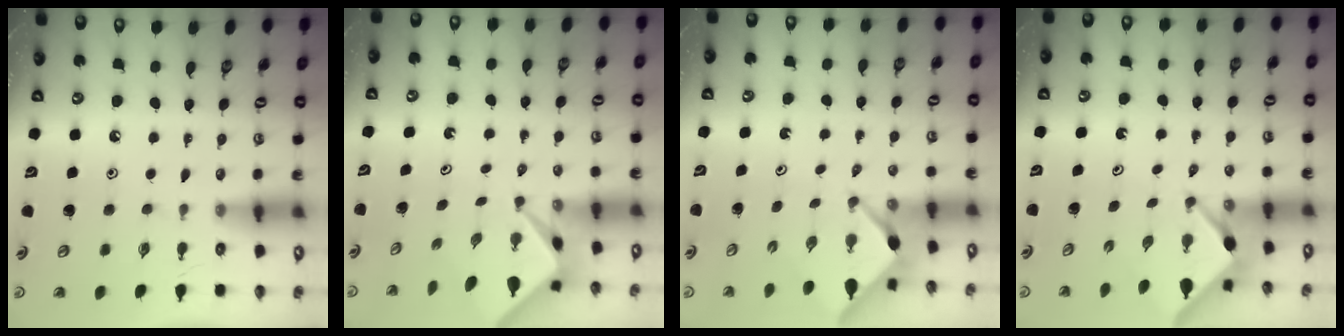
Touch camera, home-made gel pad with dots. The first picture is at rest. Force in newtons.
{"total": 2.2, "press": 2.1, "slide": 0.2}
{"total": 2.4, "press": 2.4, "slide": 0.3}
{"total": 3.7, "press": 3.7, "slide": 0.3}